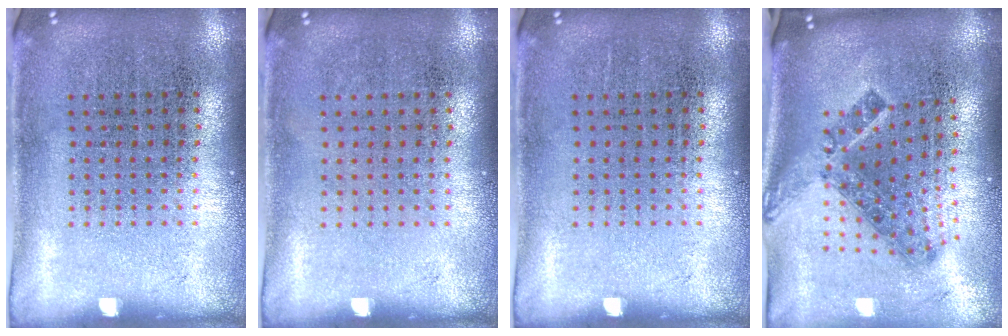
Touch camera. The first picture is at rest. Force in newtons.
{"total": 0.0}
{"total": 0.0}
{"total": 1.7, "press": 1.2, "slide": 1.1}